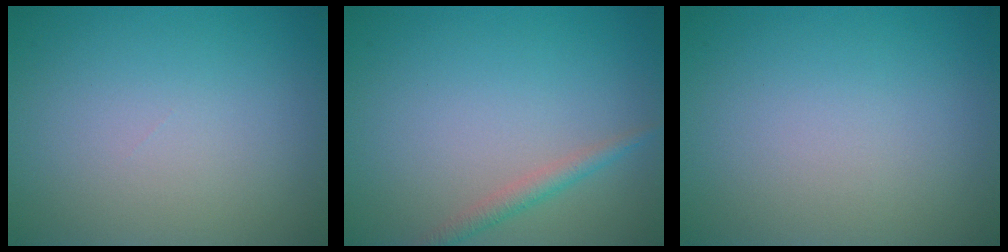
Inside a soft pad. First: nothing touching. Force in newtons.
{"total": 1.6, "press": 1.6, "slide": 0.1}
{"total": 0.0}